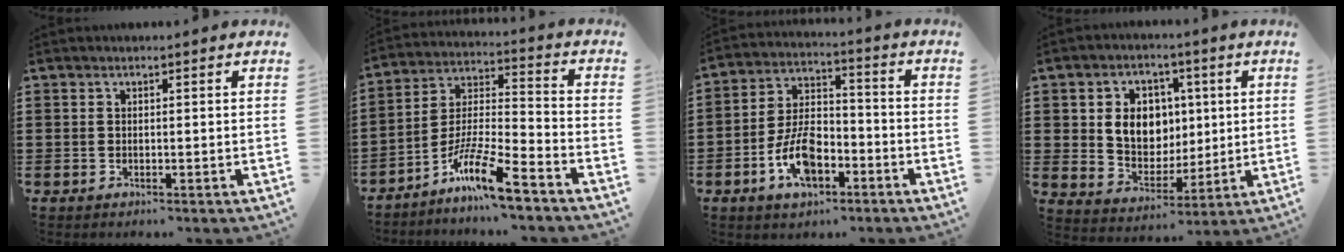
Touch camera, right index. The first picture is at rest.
{"total": 10.8, "force": [-8.3, 0.9, 6.8], "torque": [-0.127, 0.007, -0.162]}
{"total": 8.9, "force": [-3.9, 4.8, 6.4], "torque": [-0.135, 0.010, -0.074]}
{"total": 8.0, "force": [1.5, 6.7, 4.2], "torque": [-0.092, 0.017, 0.025]}